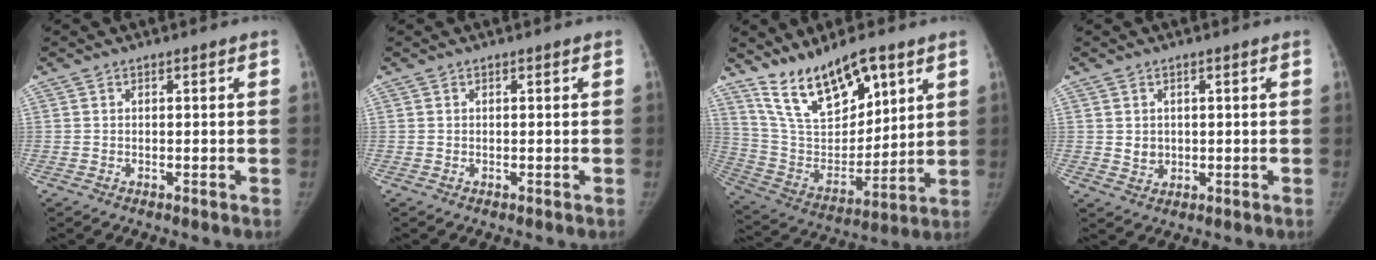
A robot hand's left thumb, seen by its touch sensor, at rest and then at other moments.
{"total": 0.0}
{"total": 17.8, "force": [11.4, 7.5, 11.4], "torque": [-0.157, -0.058, 0.224]}
{"total": 2.7, "force": [0.4, 2.4, 1.2], "torque": [-0.009, -0.003, 0.013]}